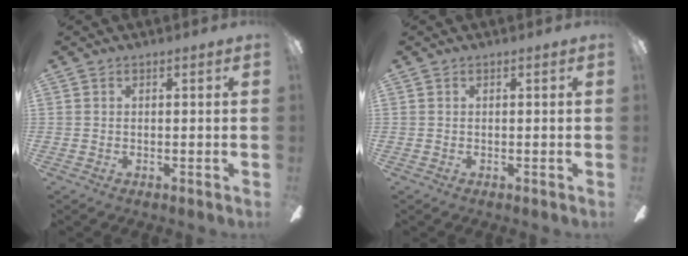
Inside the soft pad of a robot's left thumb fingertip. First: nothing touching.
{"total": 0.0}